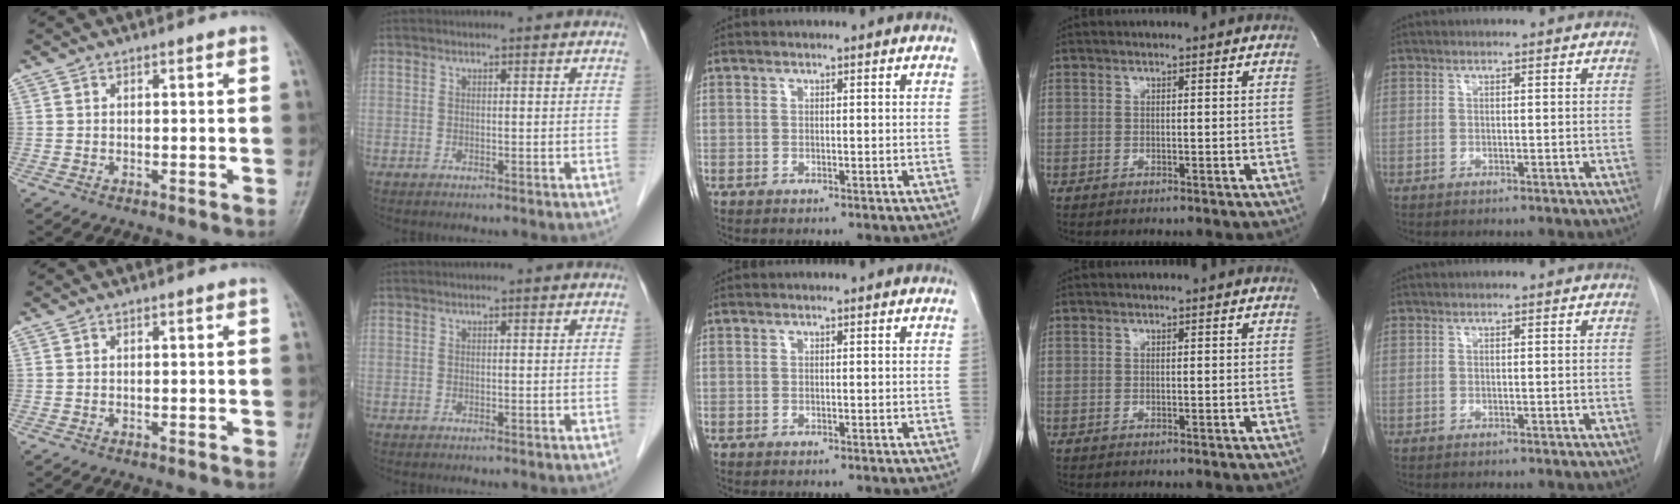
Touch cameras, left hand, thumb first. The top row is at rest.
{}